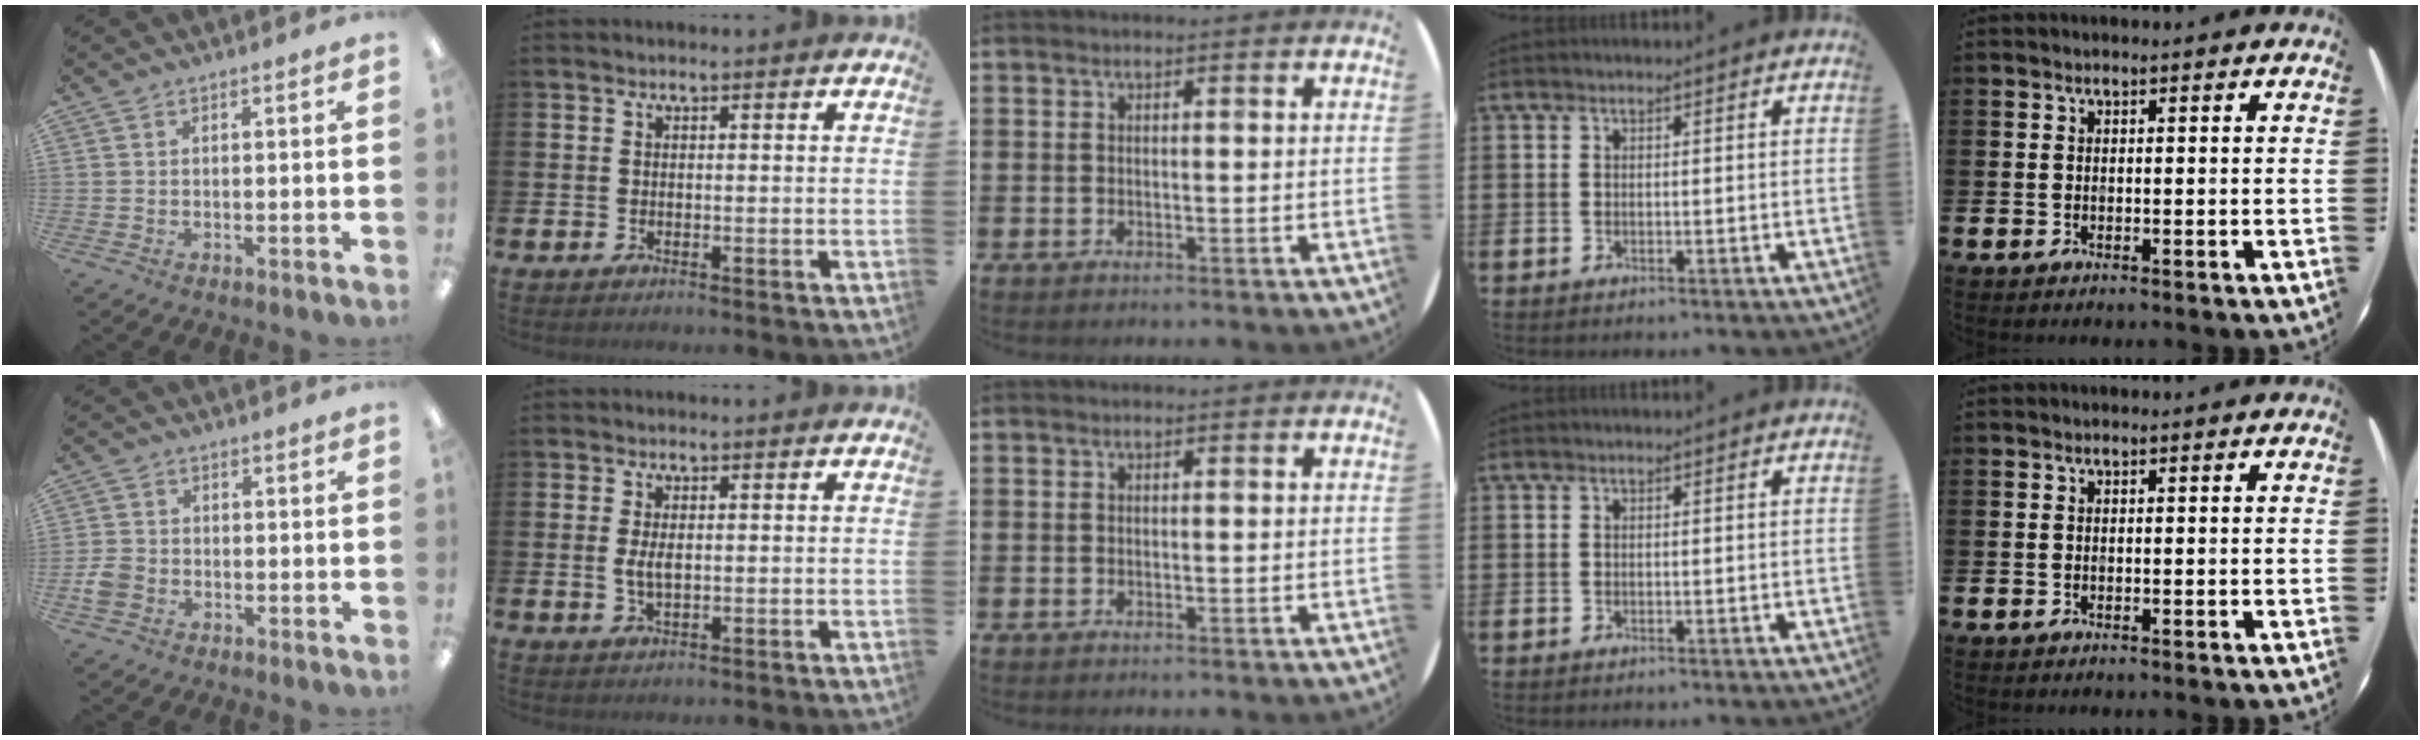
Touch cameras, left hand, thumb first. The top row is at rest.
{"thumb": {"total": 4.3, "force": [-1.6, 3.5, 1.9], "torque": [-0.019, 0.010, -0.027]}, "index": {"total": 2.5, "force": [0.2, 1.1, 2.3], "torque": [-0.036, 0.000, 0.000]}}